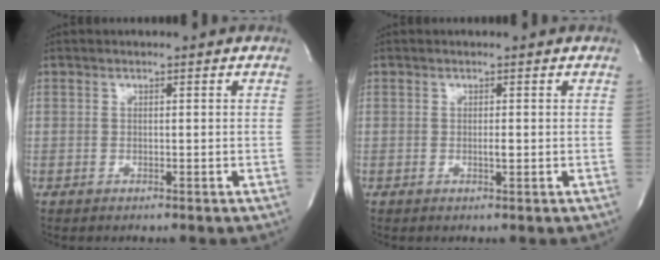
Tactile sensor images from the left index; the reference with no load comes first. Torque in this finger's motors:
{"motor_torque": [0.22, 0.05, 0.00, 0.01]}